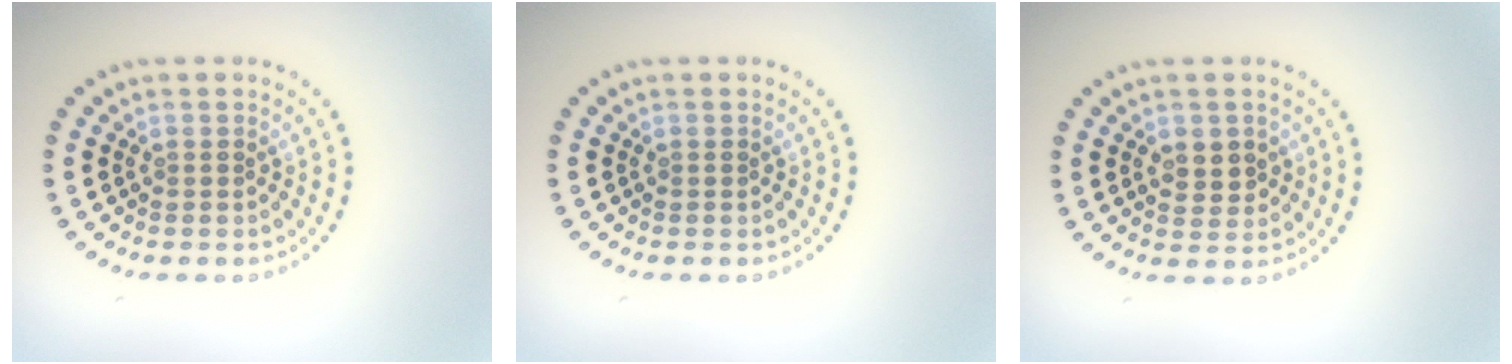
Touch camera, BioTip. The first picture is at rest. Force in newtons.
{"total": 0.0}
{"total": 2.4, "press": 2.3, "slide": 0.7}